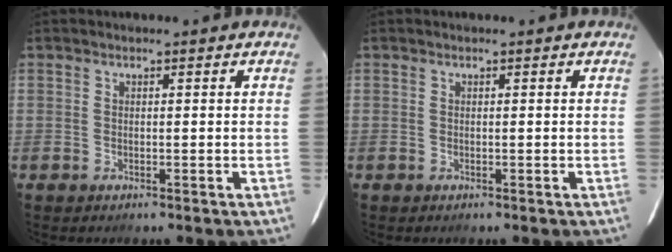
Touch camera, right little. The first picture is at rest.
{"total": 0.0}